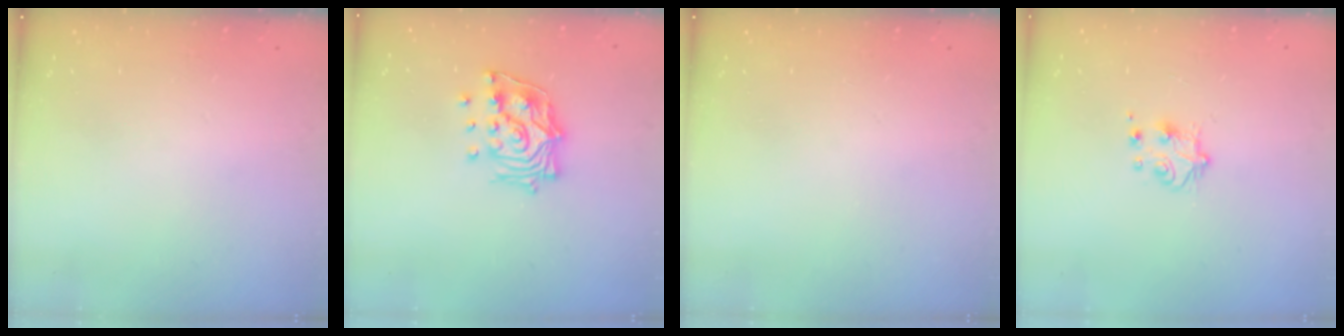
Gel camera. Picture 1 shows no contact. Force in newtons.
{"total": 15.1, "press": 15.0, "slide": 1.8}
{"total": 0.0}
{"total": 5.3, "press": 5.2, "slide": 0.6}